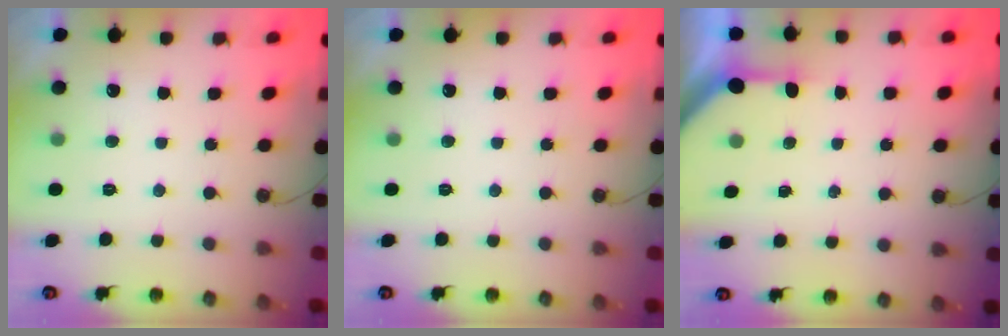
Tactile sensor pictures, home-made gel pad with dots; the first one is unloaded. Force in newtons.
{"total": 0.0}
{"total": 3.0, "press": 3.0, "slide": 0.3}